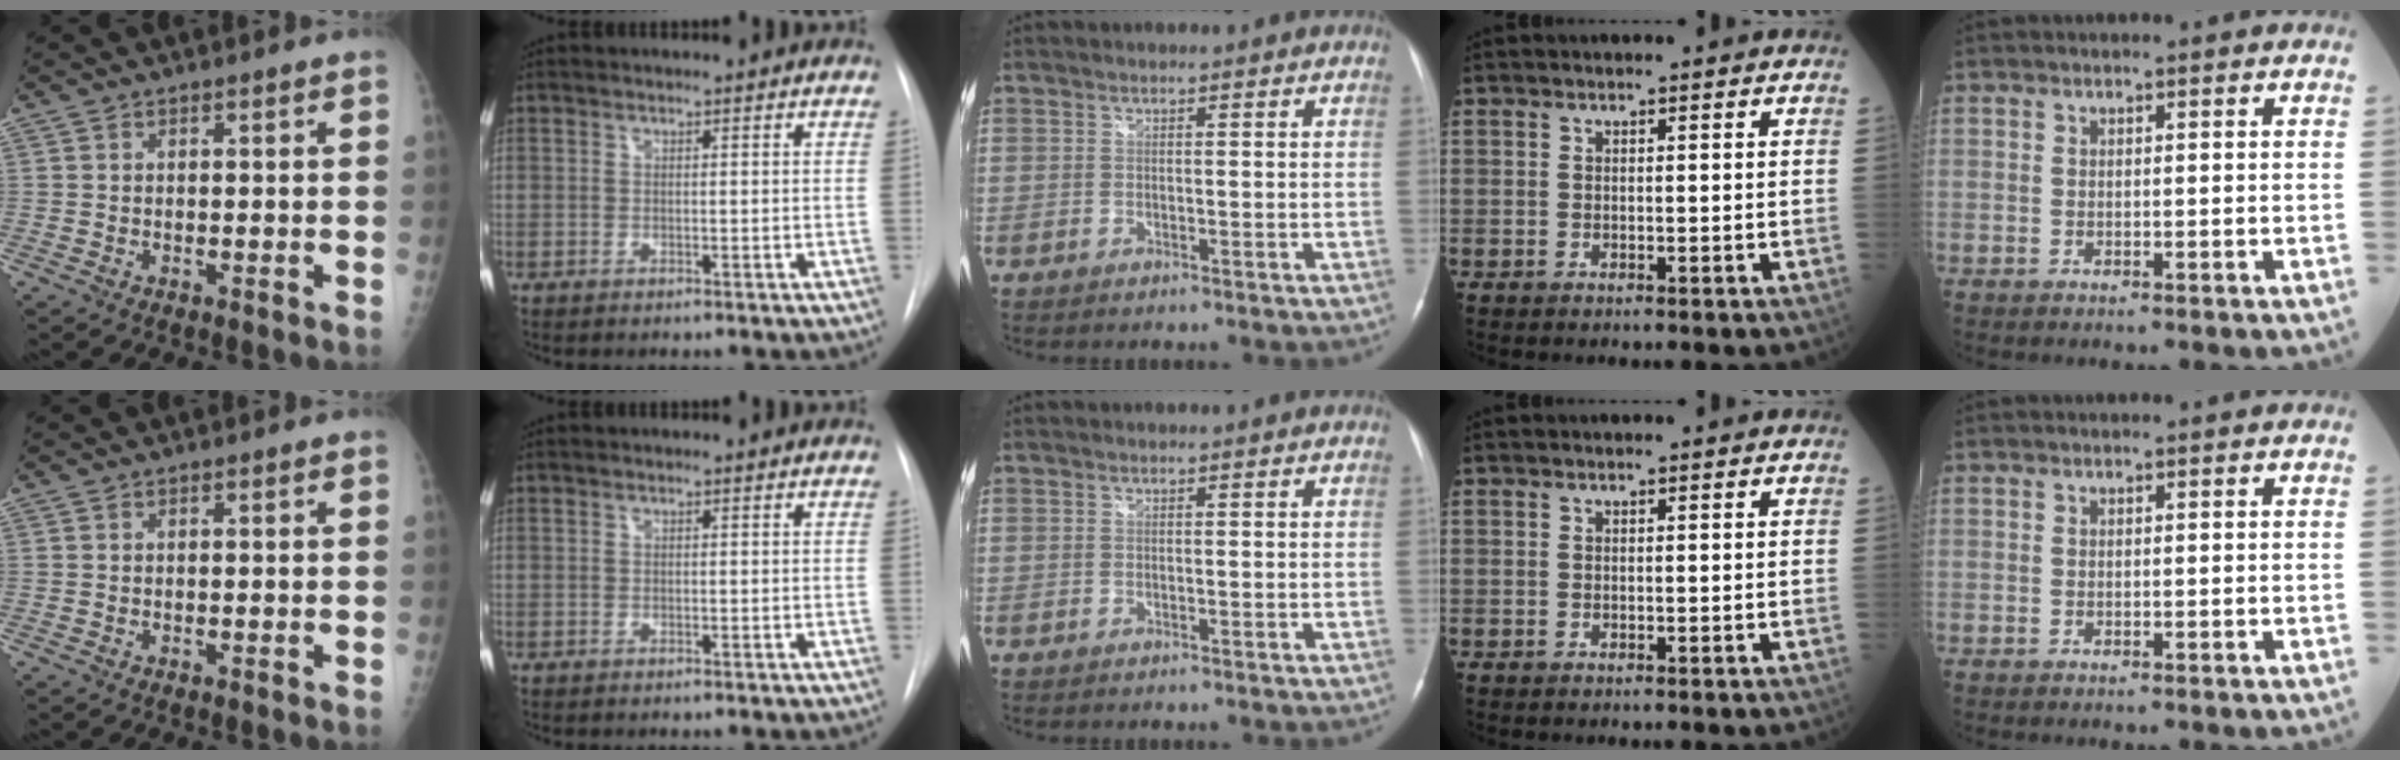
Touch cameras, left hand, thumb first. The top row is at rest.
{}